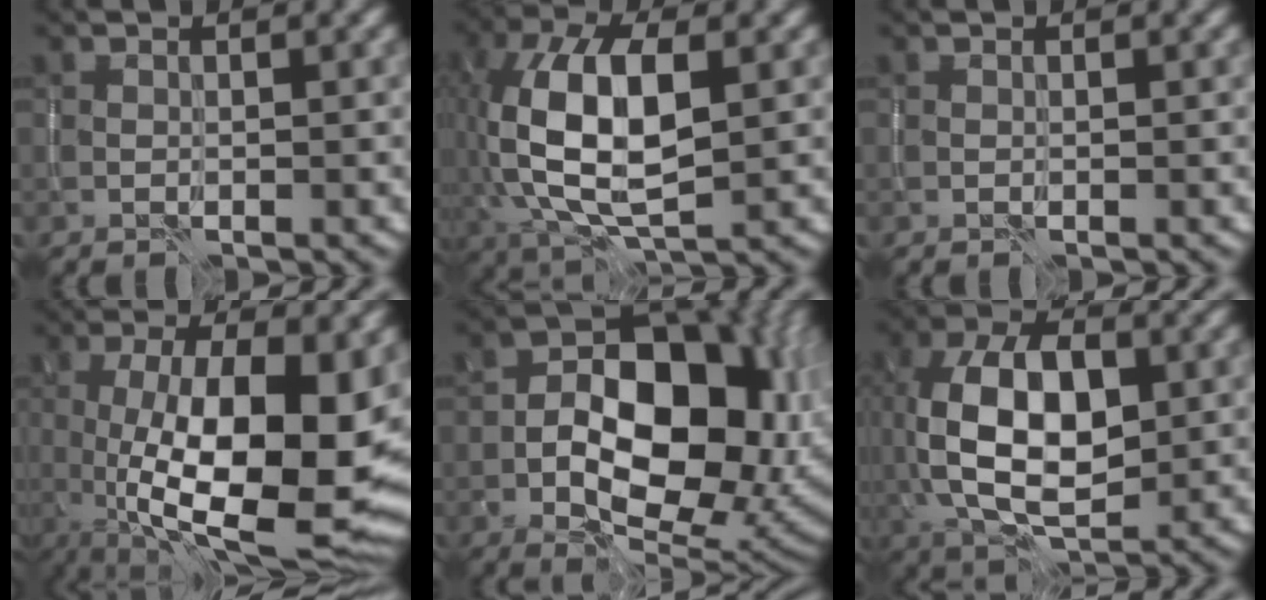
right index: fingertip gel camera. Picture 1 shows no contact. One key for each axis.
{"total": 11.3, "fx": 0.7, "fy": 5.6, "fz": 9.8, "tx": -0.195, "ty": 0.011, "tz": 0.008}
{"total": 0.0}
{"total": 15.2, "fx": -1.3, "fy": 5.9, "fz": 14.0, "tx": -0.216, "ty": -0.012, "tz": -0.016}
{"total": 15.3, "fx": -0.6, "fy": 9.5, "fz": 12.0, "tx": -0.151, "ty": 0.001, "tz": -0.011}
{"total": 10.7, "fx": 1.1, "fy": 6.1, "fz": 8.8, "tx": -0.162, "ty": 0.008, "tz": 0.018}